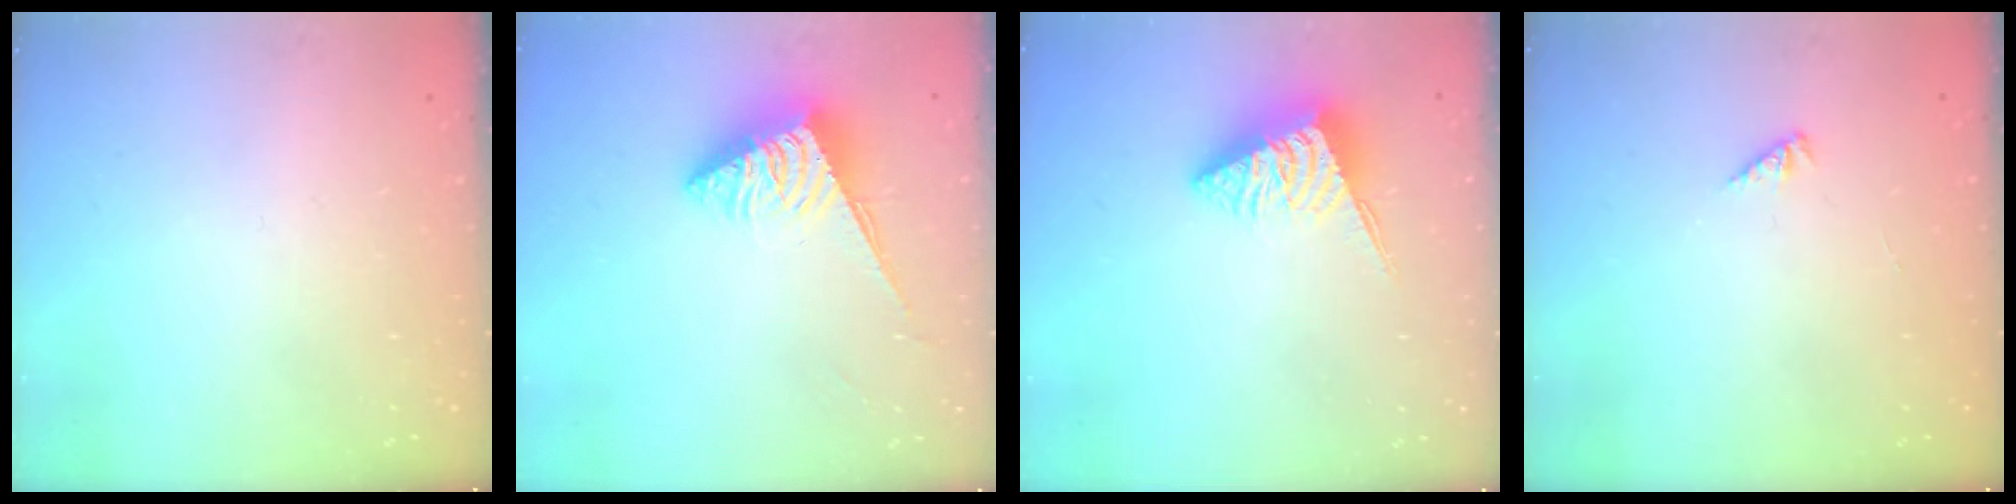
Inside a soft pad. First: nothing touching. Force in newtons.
{"total": 4.7, "press": 4.6, "slide": 0.6}
{"total": 6.0, "press": 6.0, "slide": 0.4}
{"total": 0.0}